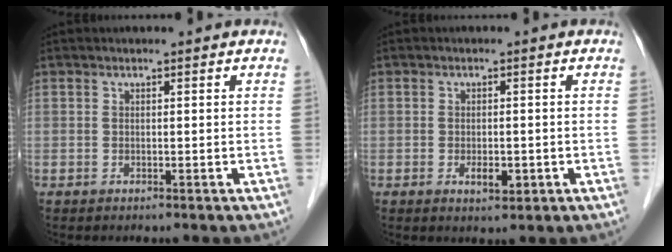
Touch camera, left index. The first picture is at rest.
{"total": 2.7, "force": [-0.9, 1.2, 2.2], "torque": [-0.036, 0.000, -0.008]}